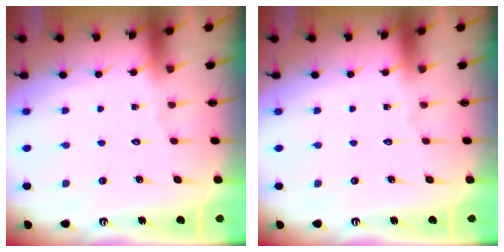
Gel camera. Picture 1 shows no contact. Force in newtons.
{"total": 0.0}